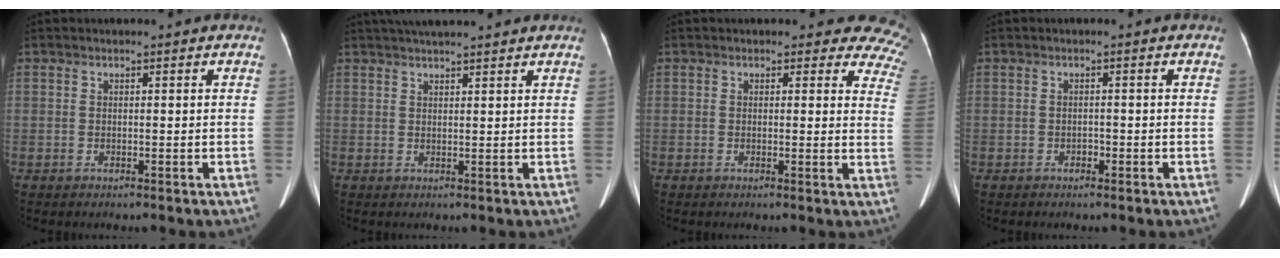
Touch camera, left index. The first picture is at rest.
{"total": 8.2, "force": [7.2, 0.2, 3.9], "torque": [-0.061, 0.039, 0.097]}
{"total": 9.6, "force": [8.5, 4.2, 1.6], "torque": [0.037, -0.030, 0.040]}
{"total": 0.8, "force": [-0.6, 0.5, 0.3], "torque": [-0.006, -0.001, -0.009]}